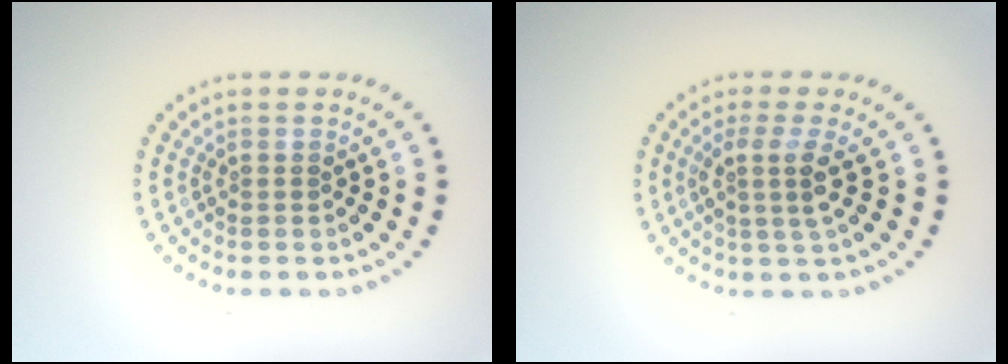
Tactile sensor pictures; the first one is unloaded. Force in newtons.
{"total": 2.5, "press": 1.9, "slide": 1.7}